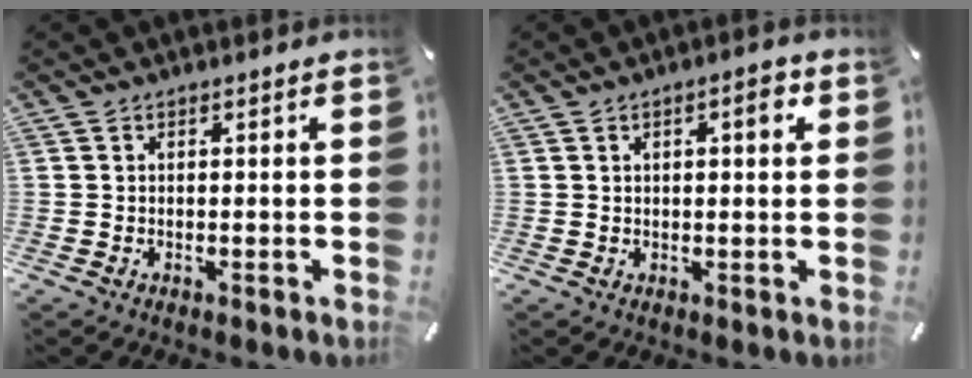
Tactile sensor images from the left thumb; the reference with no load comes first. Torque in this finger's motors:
{"motor_torque": [-0.01, 0.07, 0.11, -0.07, 0.02]}